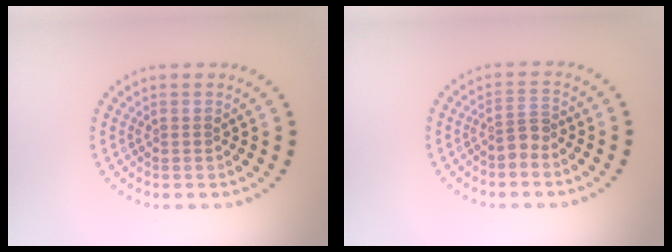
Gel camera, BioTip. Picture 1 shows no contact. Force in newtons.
{"total": 1.8, "press": 1.3, "slide": 1.3}